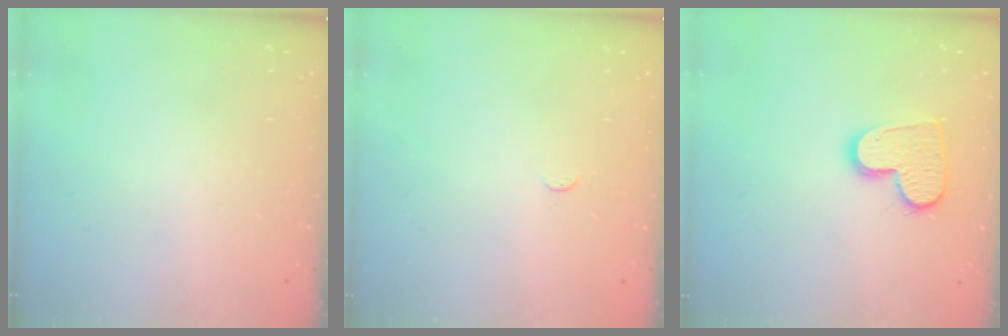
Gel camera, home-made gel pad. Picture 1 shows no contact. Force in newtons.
{"total": 3.2, "press": 3.2, "slide": 0.4}
{"total": 12.8, "press": 12.7, "slide": 1.0}